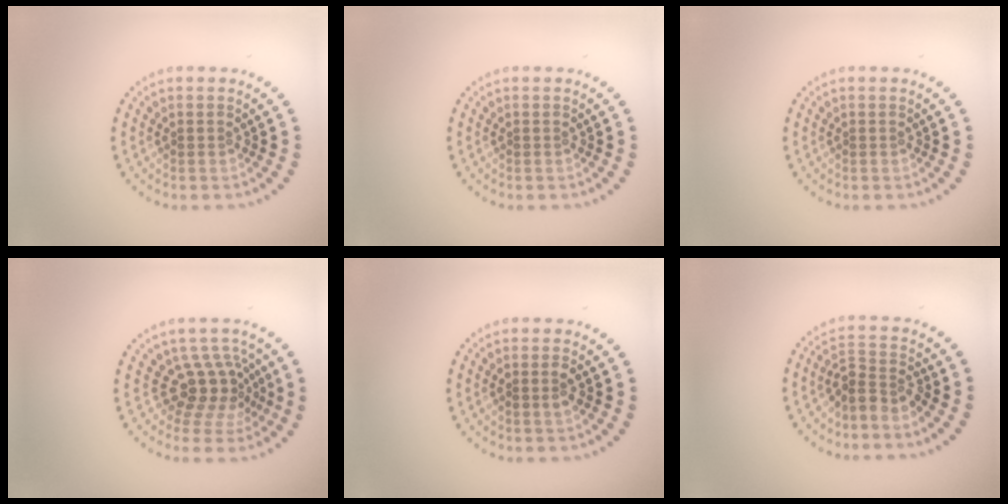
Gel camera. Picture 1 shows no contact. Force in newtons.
{"total": 0.0}
{"total": 0.0}
{"total": 3.7, "press": 2.6, "slide": 2.5}
{"total": 1.2, "press": 1.2, "slide": 0.1}
{"total": 2.7, "press": 2.0, "slide": 1.8}